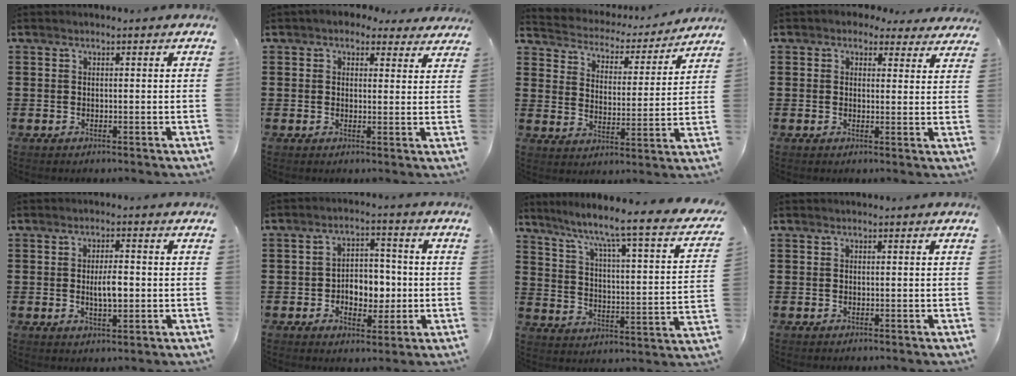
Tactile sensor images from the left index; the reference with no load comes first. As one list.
[{"total": 2.8, "force": [2.2, 1.6, 0.8], "torque": [-0.017, 0.000, 0.038]}, {"total": 3.3, "force": [3.2, 0.5, -0.2], "torque": [-0.022, -0.030, 0.047]}, {"total": 2.6, "force": [2.1, 1.3, 0.6], "torque": [-0.013, -0.002, 0.038]}, {"total": 4.3, "force": [-0.1, 1.5, 4.0], "torque": [-0.066, -0.001, -0.006]}, {"total": 5.4, "force": [-0.9, 4.0, 3.6], "torque": [-0.061, 0.006, -0.023]}, {"total": 5.2, "force": [4.0, -0.8, 3.2], "torque": [-0.083, -0.053, 0.051]}, {"total": 0.0}]